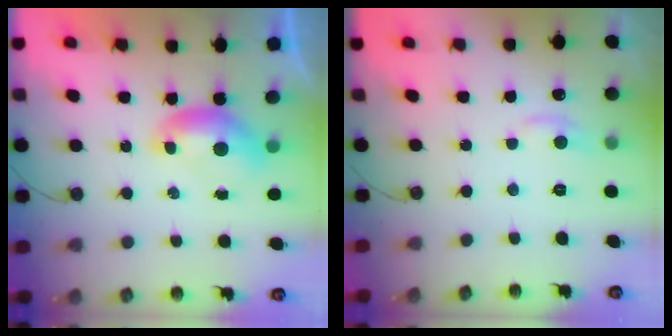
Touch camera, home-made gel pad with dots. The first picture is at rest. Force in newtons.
{"total": 0.7, "press": 0.4, "slide": 0.6}